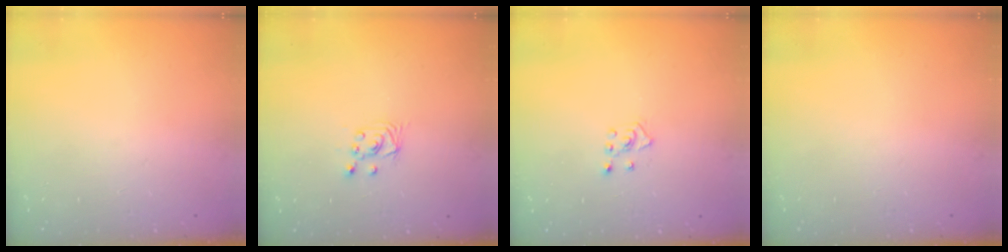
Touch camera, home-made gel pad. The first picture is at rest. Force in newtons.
{"total": 3.0, "press": 3.0, "slide": 0.3}
{"total": 4.1, "press": 4.1, "slide": 0.5}
{"total": 0.0}